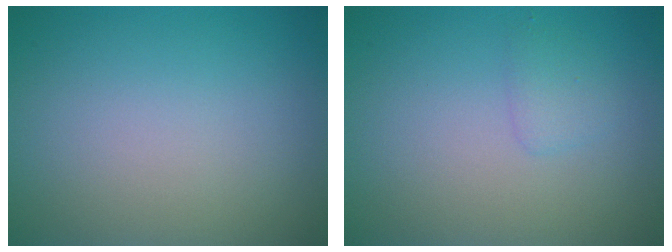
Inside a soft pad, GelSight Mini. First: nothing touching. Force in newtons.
{"total": 1.1, "press": 1.1, "slide": 0.1}